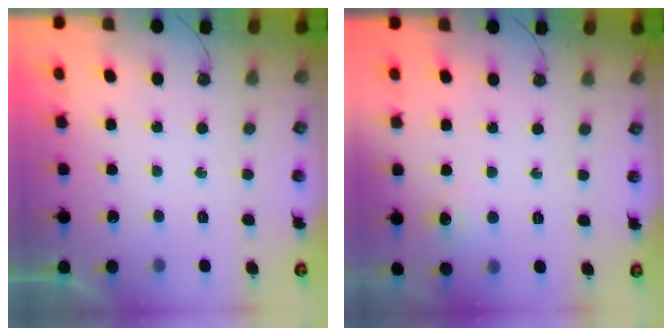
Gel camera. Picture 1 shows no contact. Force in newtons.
{"total": 5.3, "press": 5.2, "slide": 0.7}